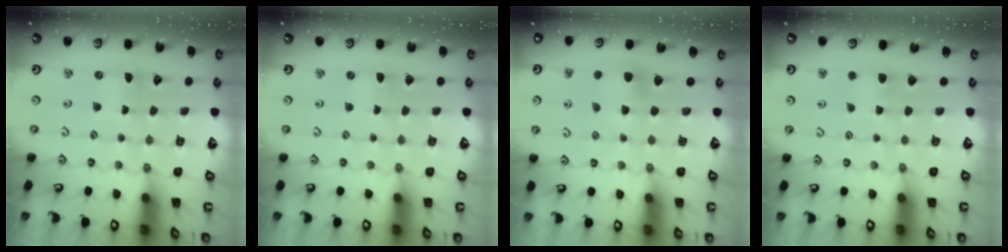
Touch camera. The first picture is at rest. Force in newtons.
{"total": 0.0}
{"total": 6.2, "press": 6.1, "slide": 0.6}
{"total": 2.8, "press": 2.8, "slide": 0.5}